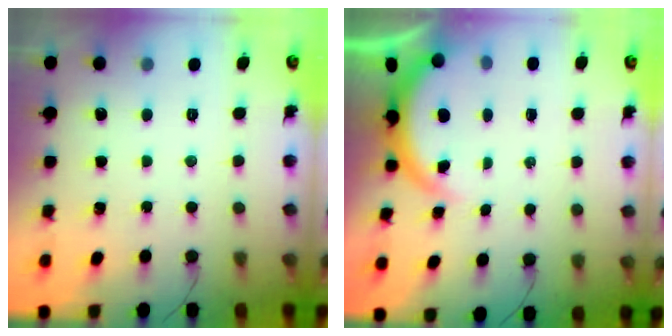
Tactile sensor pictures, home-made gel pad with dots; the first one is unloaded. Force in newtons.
{"total": 4.0, "press": 3.7, "slide": 1.5}